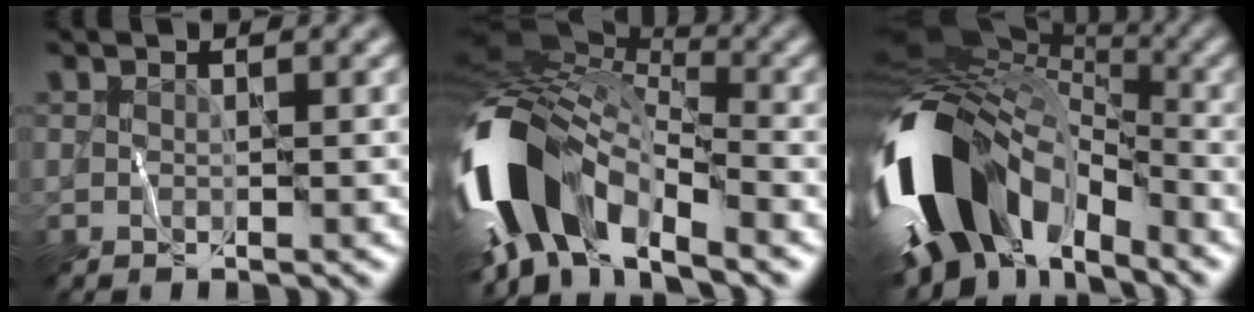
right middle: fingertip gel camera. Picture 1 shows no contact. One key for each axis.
{"total": 12.6, "fx": -4.9, "fy": 6.9, "fz": 9.3, "tx": -0.185, "ty": -0.002, "tz": -0.101}
{"total": 15.4, "fx": -4.6, "fy": 10.1, "fz": 10.7, "tx": -0.218, "ty": 0.000, "tz": -0.091}